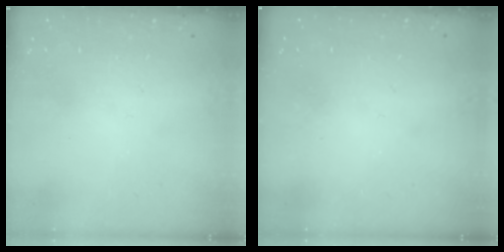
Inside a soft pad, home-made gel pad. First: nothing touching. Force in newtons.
{"total": 0.6, "press": 0.6, "slide": 0.0}